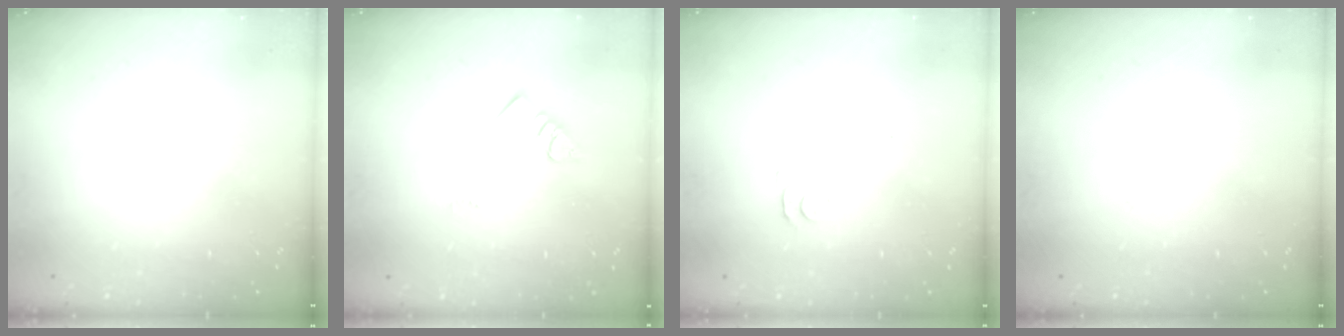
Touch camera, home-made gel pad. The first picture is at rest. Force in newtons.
{"total": 4.7, "press": 4.7, "slide": 0.4}
{"total": 3.7, "press": 3.6, "slide": 0.4}
{"total": 0.0}